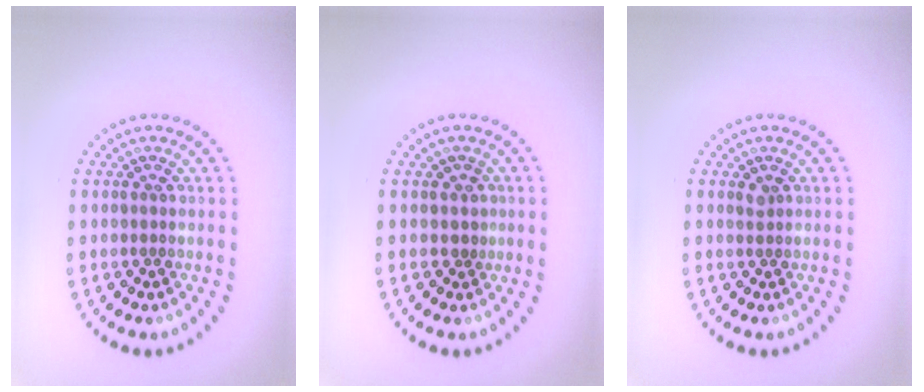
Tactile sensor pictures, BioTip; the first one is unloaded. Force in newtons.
{"total": 0.6, "press": 0.4, "slide": 0.5}
{"total": 0.8, "press": 0.6, "slide": 0.5}